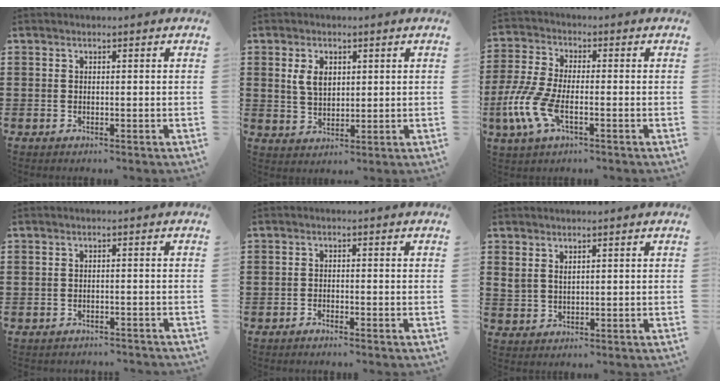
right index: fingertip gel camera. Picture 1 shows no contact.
{"total": 4.0, "force": [1.2, 2.6, 2.9], "torque": [-0.064, 0.010, 0.020]}
{"total": 8.3, "force": [-3.1, 3.5, 6.8], "torque": [-0.185, -0.019, -0.066]}
{"total": 1.2, "force": [-1.2, 0.2, 0.0], "torque": [-0.005, 0.002, -0.024]}
{"total": 1.0, "force": [-1.0, 0.0, 0.0], "torque": [-0.002, 0.004, -0.021]}
{"total": 1.8, "force": [1.5, 0.8, 0.4], "torque": [-0.012, 0.003, 0.031]}